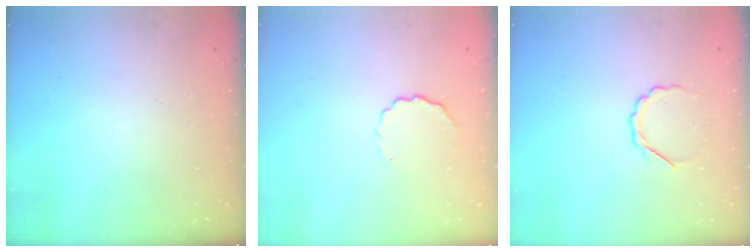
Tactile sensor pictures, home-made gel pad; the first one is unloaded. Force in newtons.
{"total": 4.4, "press": 4.2, "slide": 1.1}
{"total": 4.2, "press": 4.1, "slide": 0.8}